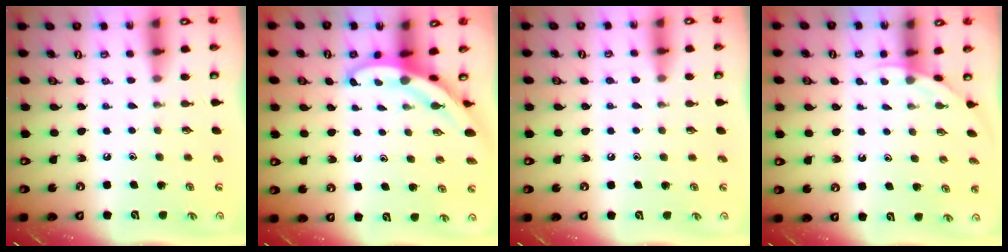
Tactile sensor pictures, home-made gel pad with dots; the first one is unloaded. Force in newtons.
{"total": 4.0, "press": 4.0, "slide": 0.1}
{"total": 3.4, "press": 3.4, "slide": 0.4}
{"total": 1.9, "press": 1.9, "slide": 0.1}